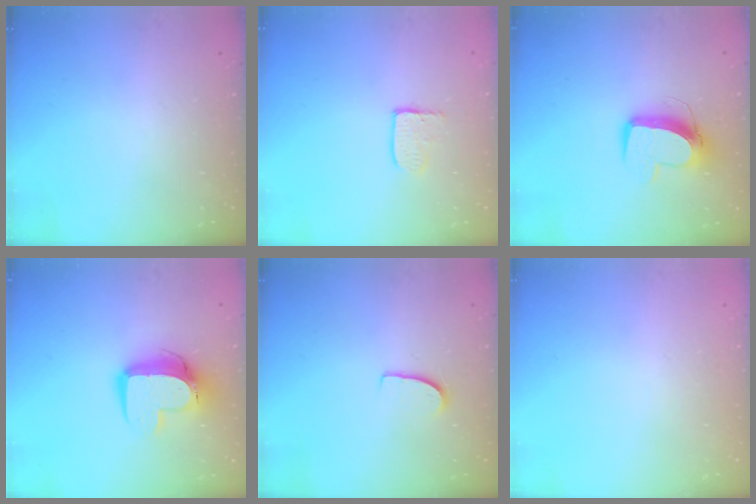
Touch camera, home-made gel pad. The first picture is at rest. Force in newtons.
{"total": 3.3, "press": 3.3, "slide": 0.3}
{"total": 10.7, "press": 10.6, "slide": 1.1}
{"total": 13.5, "press": 13.4, "slide": 1.3}
{"total": 6.6, "press": 6.5, "slide": 0.4}
{"total": 0.0}